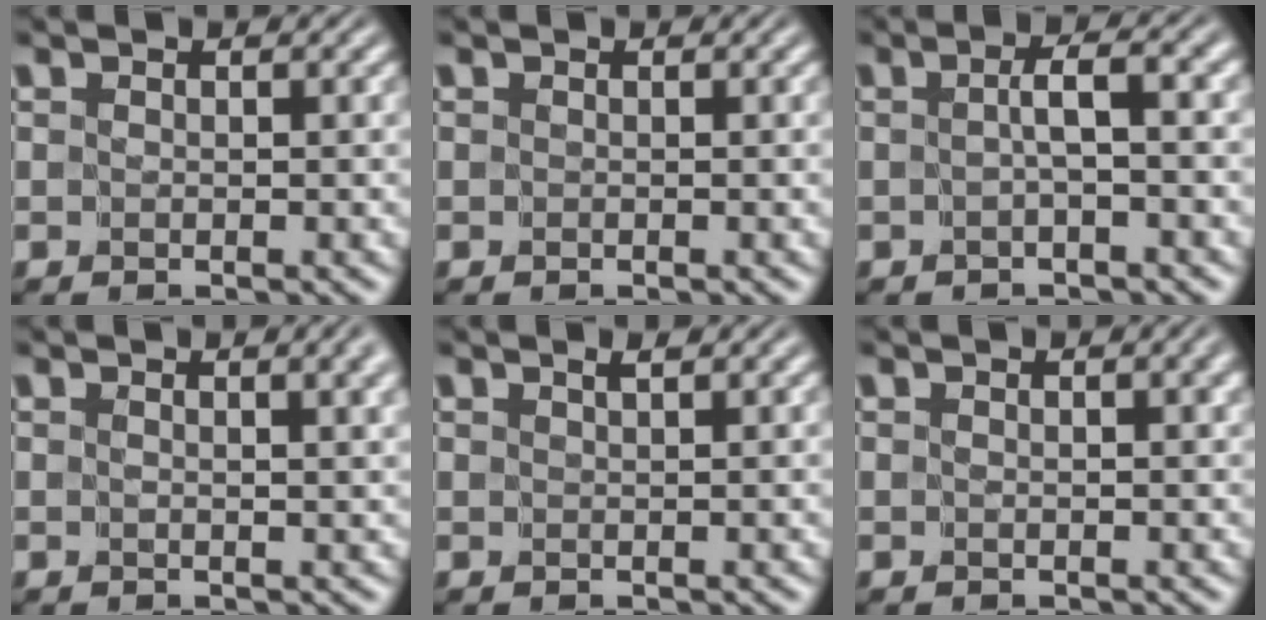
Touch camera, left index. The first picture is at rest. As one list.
[{"total": 0.0}, {"total": 2.3, "force": [-0.1, 0.0, 2.3], "torque": [-0.039, 0.007, -0.003]}, {"total": 3.0, "force": [1.1, 0.9, 2.6], "torque": [-0.019, 0.005, 0.007]}, {"total": 0.7, "force": [0.6, -0.2, 0.3], "torque": [-0.004, 0.000, 0.012]}, {"total": 0.6, "force": [0.2, 0.1, 0.6], "torque": [-0.007, 0.001, 0.003]}]